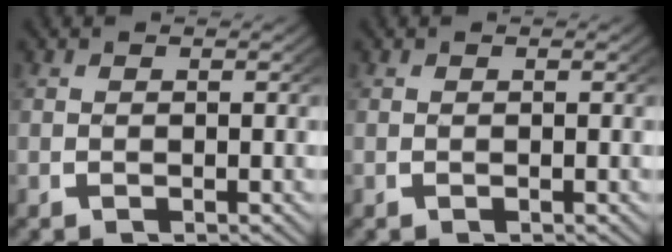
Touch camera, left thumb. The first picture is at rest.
{"total": 0.0}